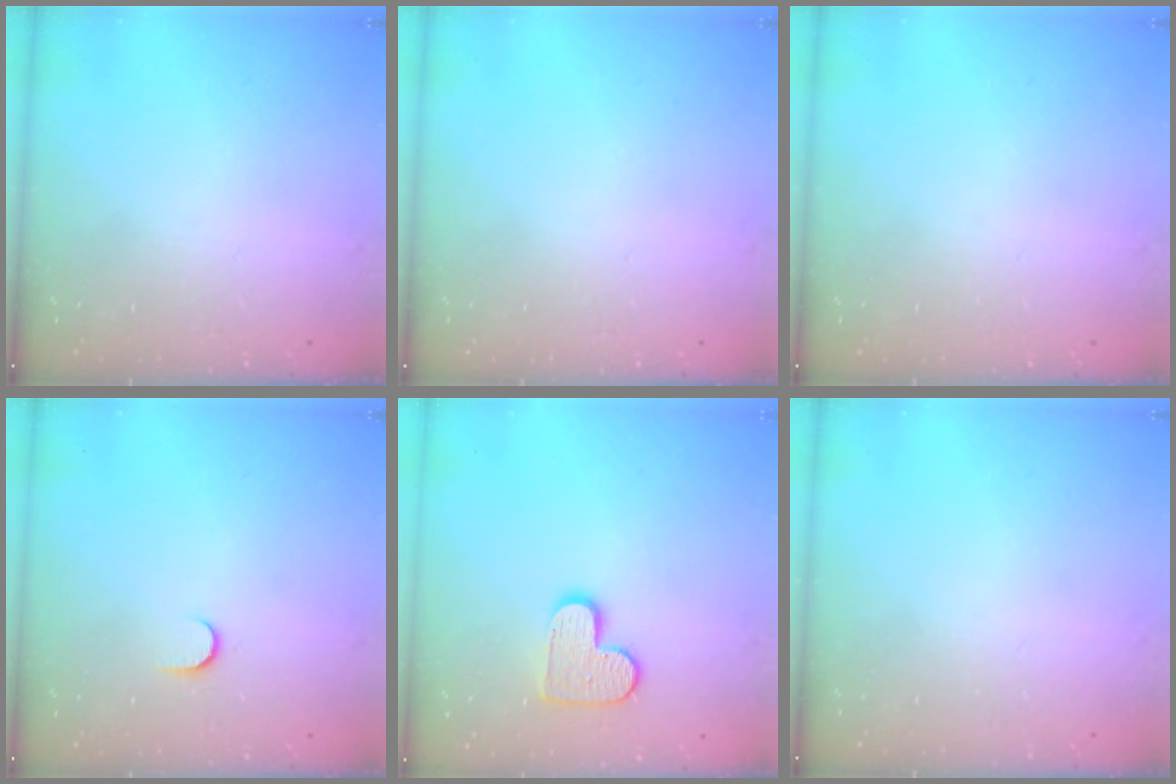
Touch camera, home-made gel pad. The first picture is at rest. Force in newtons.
{"total": 0.0}
{"total": 0.0}
{"total": 3.9, "press": 3.9, "slide": 0.5}
{"total": 10.6, "press": 10.6, "slide": 0.7}
{"total": 0.0}